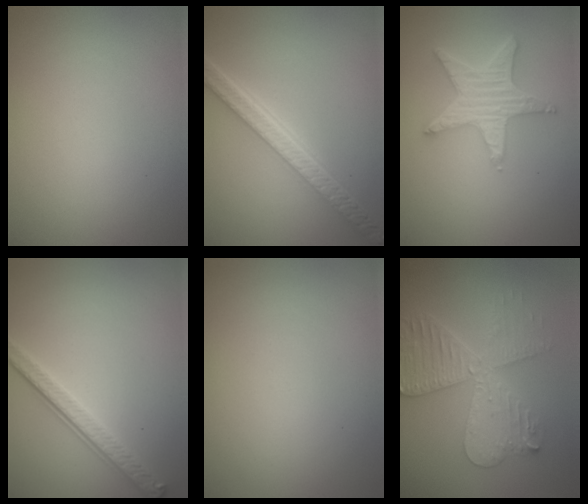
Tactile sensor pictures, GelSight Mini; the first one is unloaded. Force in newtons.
{"total": 5.6, "press": 4.3, "slide": 3.7}
{"total": 5.1, "press": 4.0, "slide": 3.1}
{"total": 3.6, "press": 2.6, "slide": 2.4}
{"total": 0.0}
{"total": 5.7, "press": 5.6, "slide": 0.7}